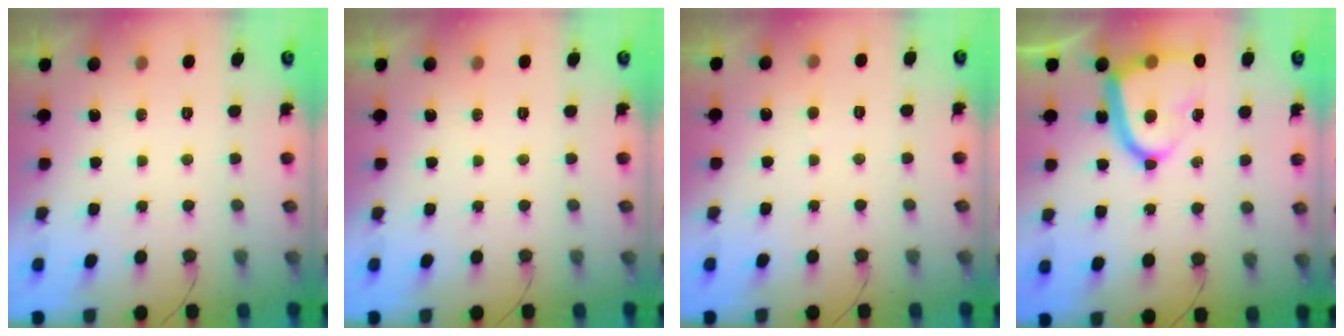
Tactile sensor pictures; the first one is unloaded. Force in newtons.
{"total": 0.0}
{"total": 2.1, "press": 2.1, "slide": 0.2}
{"total": 14.4, "press": 14.4, "slide": 1.3}